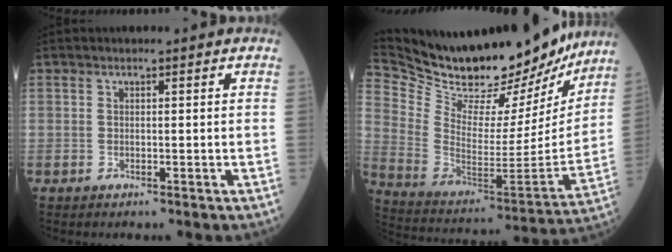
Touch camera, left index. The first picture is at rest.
{"total": 28.6, "force": [25.6, 7.8, 10.1], "torque": [-0.184, -0.044, 0.378]}